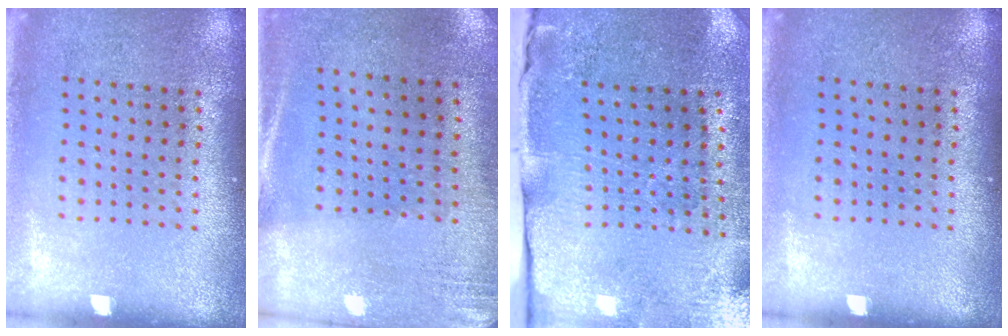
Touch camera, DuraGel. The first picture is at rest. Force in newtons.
{"total": 2.6, "press": 2.3, "slide": 1.3}
{"total": 4.9, "press": 3.9, "slide": 2.9}
{"total": 0.0}